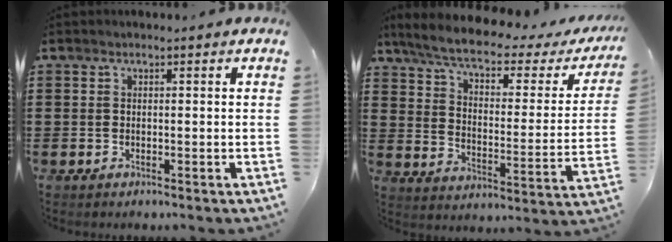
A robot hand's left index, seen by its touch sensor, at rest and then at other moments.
{"total": 6.1, "force": [4.4, 1.2, 4.0], "torque": [-0.098, -0.026, 0.071]}